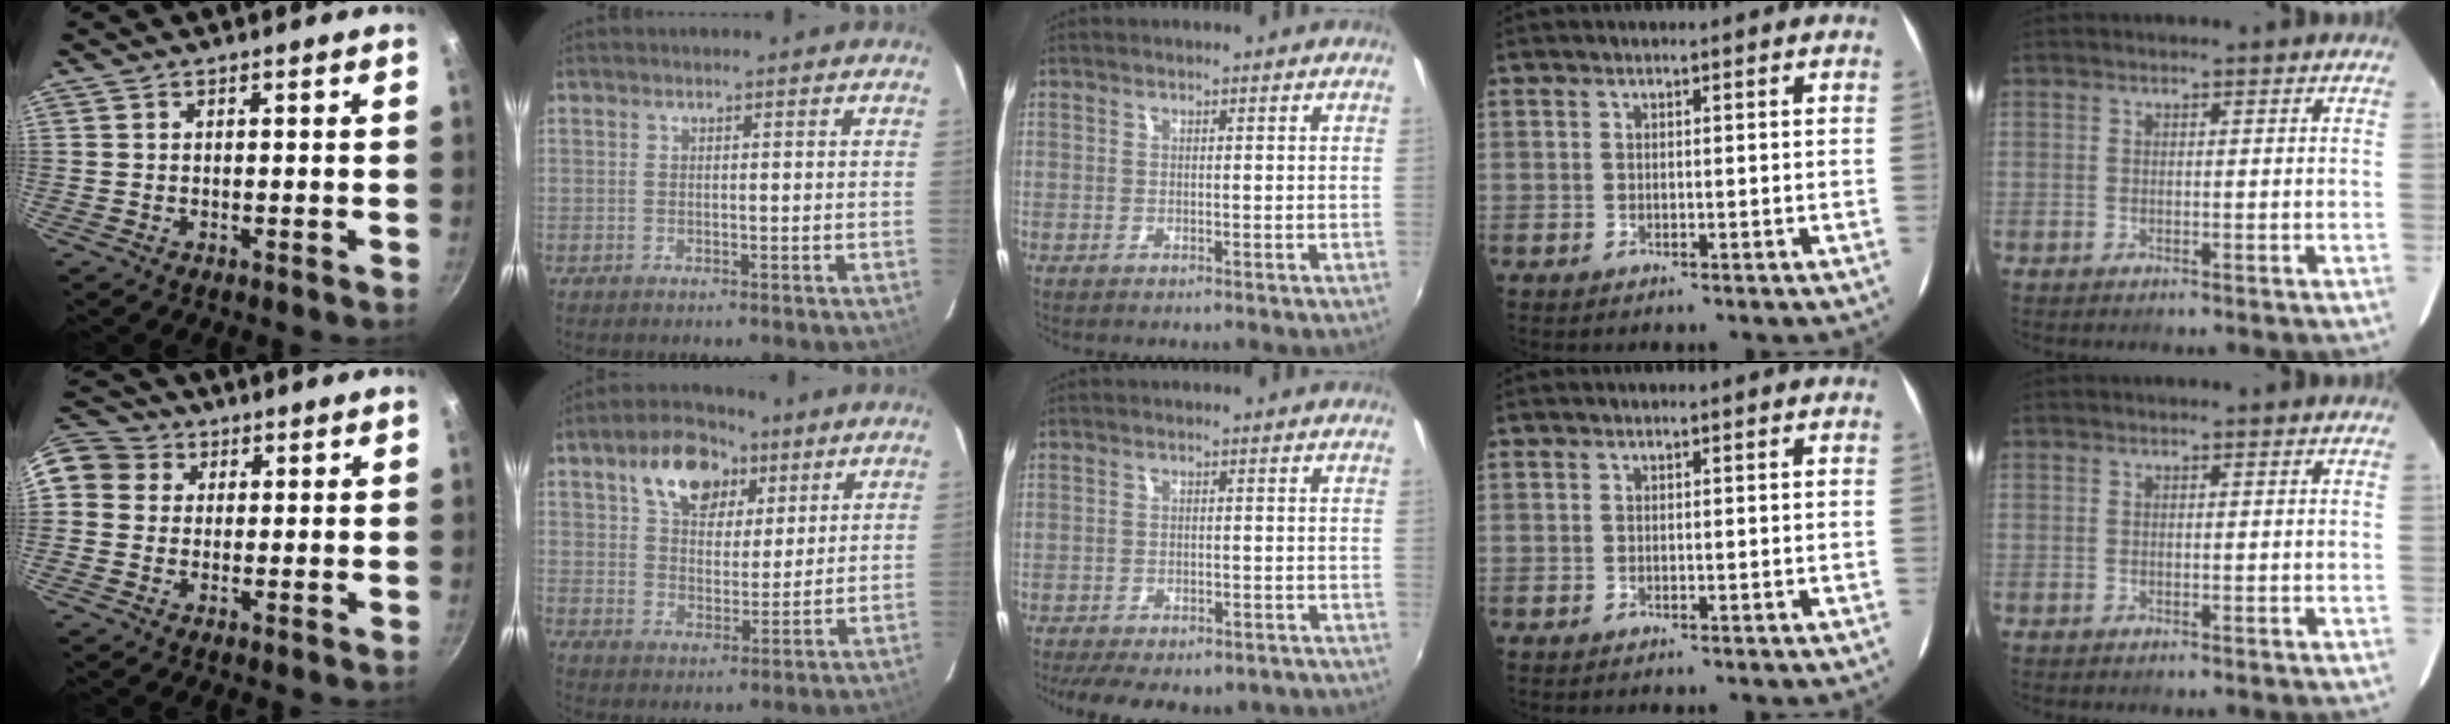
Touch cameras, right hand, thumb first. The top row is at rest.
{"thumb": {"total": 11.0, "force": [2.5, 9.7, 4.5], "torque": [-0.086, 0.028, 0.031]}, "index": {"total": 12.2, "force": [6.7, 7.4, 7.0], "torque": [-0.124, 0.027, 0.114]}, "middle": {"total": 14.4, "force": [-11.4, 5.4, 6.8], "torque": [-0.148, -0.026, -0.145]}}